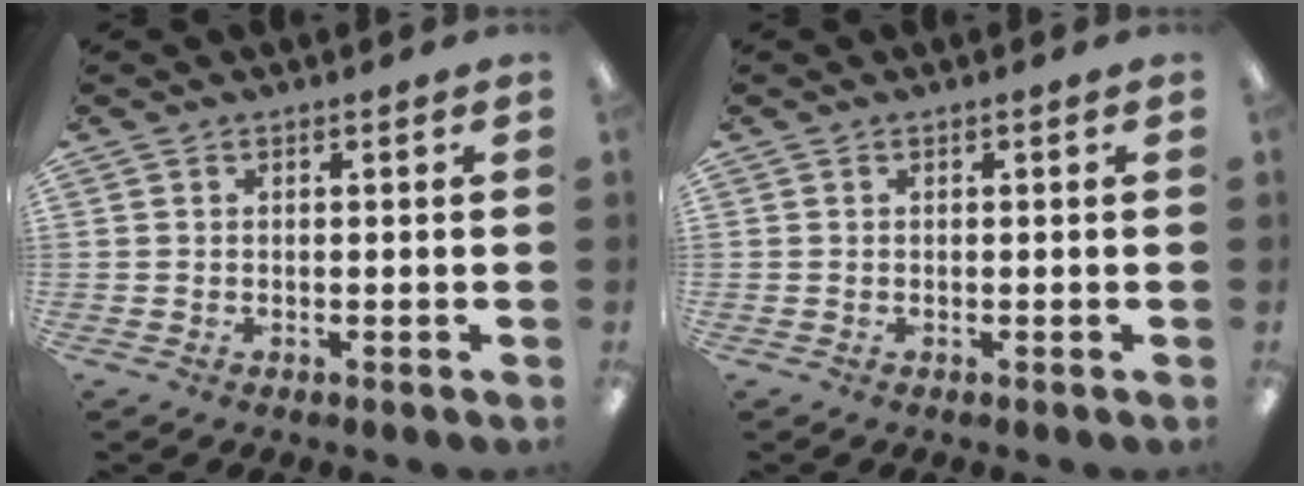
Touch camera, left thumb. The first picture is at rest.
{"total": 0.0}